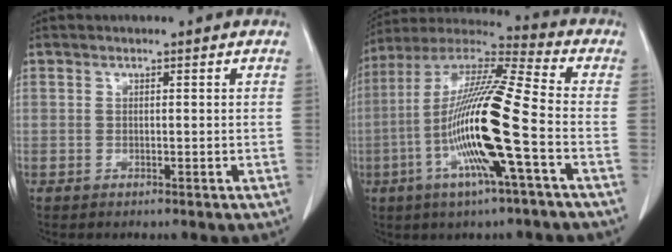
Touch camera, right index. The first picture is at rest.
{"total": 18.2, "force": [-4.6, 0.3, 17.6], "torque": [-0.349, -0.006, -0.097]}